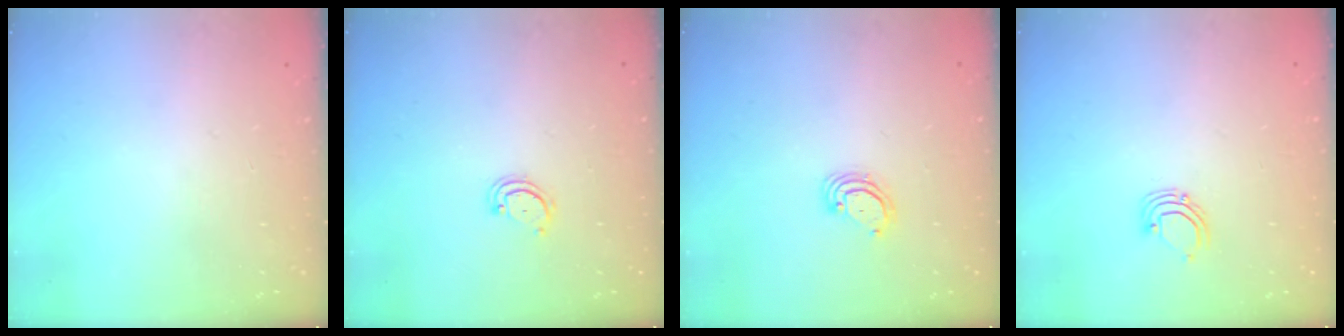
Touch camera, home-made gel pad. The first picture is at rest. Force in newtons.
{"total": 2.6, "press": 2.6, "slide": 0.3}
{"total": 3.0, "press": 2.9, "slide": 0.3}
{"total": 3.8, "press": 3.8, "slide": 0.3}